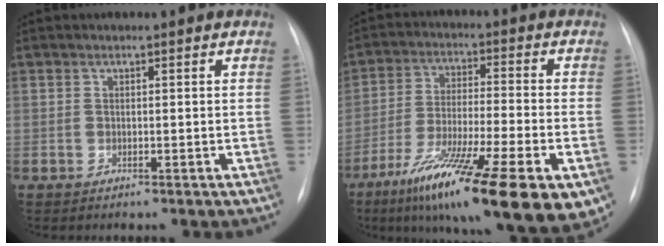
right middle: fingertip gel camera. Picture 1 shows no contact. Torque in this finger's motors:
{"motor_torque": [1.51, -0.63, 0.68, 0.21]}